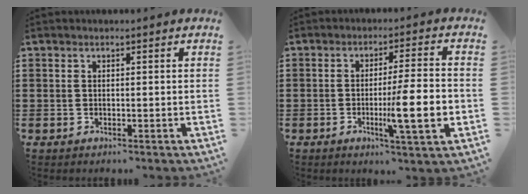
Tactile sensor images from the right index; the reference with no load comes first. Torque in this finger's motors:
{"motor_torque": [2.14, 0.00, 0.77, 0.21]}